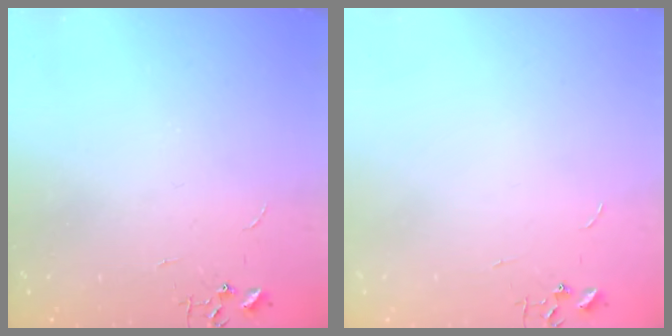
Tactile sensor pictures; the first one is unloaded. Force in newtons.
{"total": 0.0}